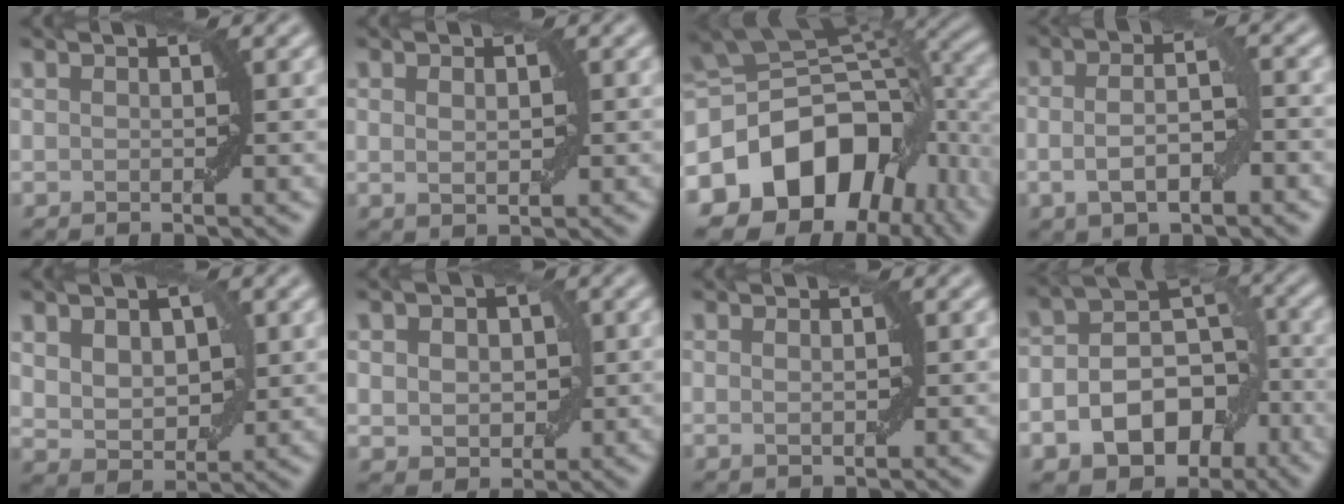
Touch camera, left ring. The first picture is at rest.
{"total": 1.5, "force": [0.3, 0.8, 1.2], "torque": [-0.021, 0.000, 0.010]}
{"total": 14.8, "force": [-5.0, 10.7, 8.9], "torque": [-0.155, 0.000, -0.091]}
{"total": 4.6, "force": [-0.9, 1.7, 4.2], "torque": [-0.077, 0.001, -0.020]}
{"total": 5.1, "force": [1.2, 3.2, 3.8], "torque": [-0.066, -0.006, 0.028]}
{"total": 4.9, "force": [0.8, 3.7, 3.1], "torque": [-0.035, 0.015, -0.001]}
{"total": 1.0, "force": [0.2, 0.4, 0.9], "torque": [-0.015, 0.001, 0.004]}
{"total": 9.7, "force": [-3.7, 6.7, 6.0], "torque": [-0.092, -0.016, -0.050]}